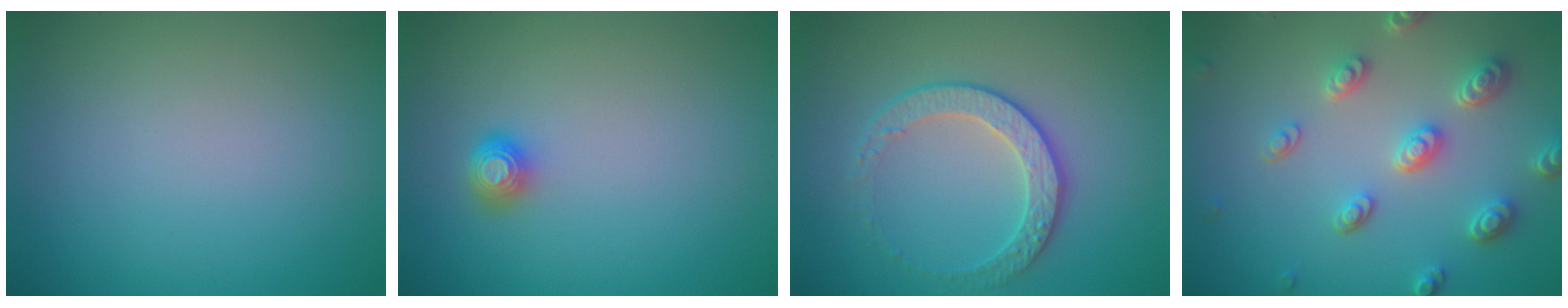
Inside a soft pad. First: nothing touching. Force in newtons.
{"total": 1.6, "press": 1.2, "slide": 1.0}
{"total": 2.8, "press": 2.4, "slide": 1.4}
{"total": 4.5, "press": 3.6, "slide": 2.7}